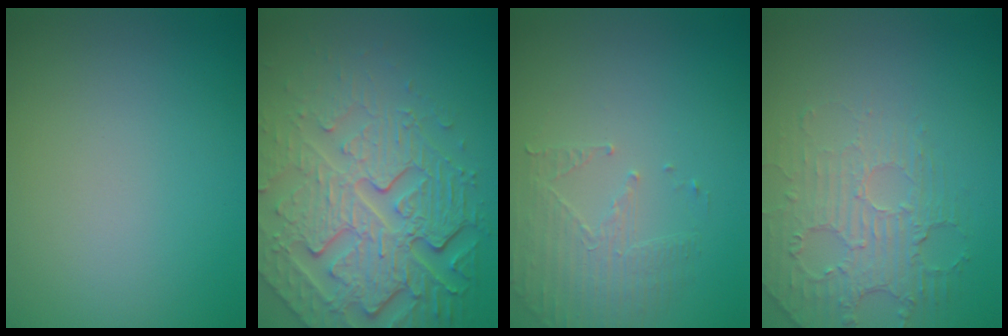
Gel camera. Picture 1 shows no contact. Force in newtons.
{"total": 8.6, "press": 5.9, "slide": 6.2}
{"total": 1.8, "press": 1.1, "slide": 1.4}
{"total": 2.5, "press": 1.9, "slide": 1.6}